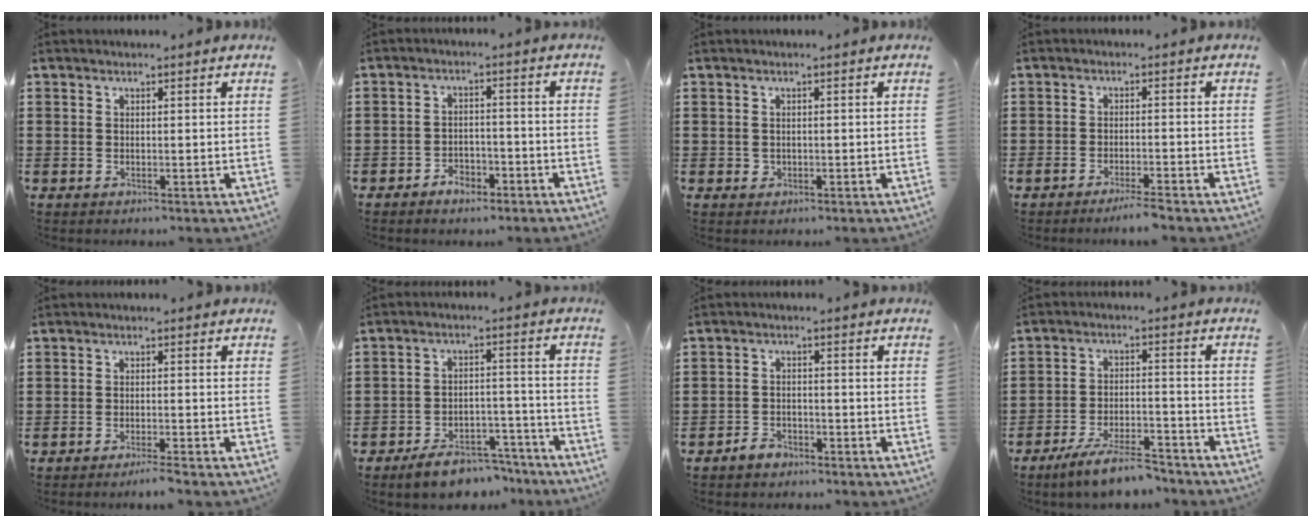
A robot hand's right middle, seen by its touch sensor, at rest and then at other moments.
{"total": 3.4, "force": [-2.8, 1.5, 1.1], "torque": [-0.022, 0.007, -0.057]}
{"total": 0.7, "force": [0.0, 0.7, 0.2], "torque": [-0.006, 0.005, -0.001]}
{"total": 2.6, "force": [-2.3, -0.2, 1.2], "torque": [-0.019, 0.001, -0.044]}
{"total": 2.0, "force": [-1.7, -0.2, 0.9], "torque": [-0.014, -0.002, -0.031]}
{"total": 6.5, "force": [-5.9, 2.0, 1.8], "torque": [-0.020, 0.025, -0.111]}
{"total": 2.5, "force": [-2.2, 1.0, 0.5], "torque": [-0.015, 0.005, -0.046]}
{"total": 7.6, "force": [-6.5, 1.1, 3.8], "torque": [-0.075, 0.003, -0.122]}